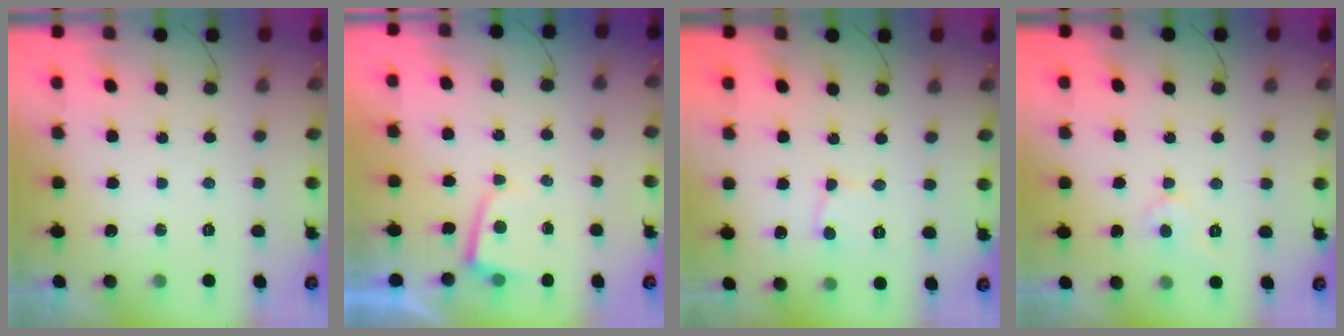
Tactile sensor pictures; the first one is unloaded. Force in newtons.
{"total": 2.2, "press": 2.2, "slide": 0.4}
{"total": 2.4, "press": 2.4, "slide": 0.1}
{"total": 3.6, "press": 3.6, "slide": 0.3}